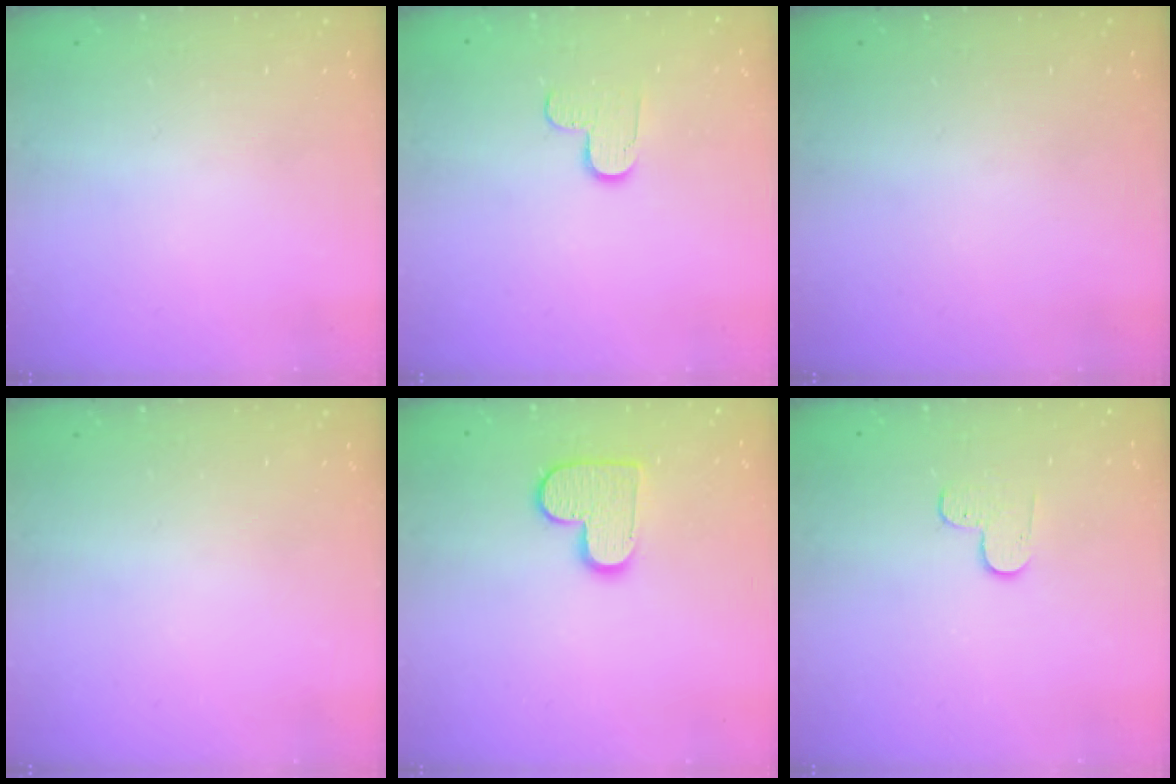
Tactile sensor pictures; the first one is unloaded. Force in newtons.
{"total": 5.6, "press": 5.5, "slide": 0.4}
{"total": 0.0}
{"total": 0.0}
{"total": 11.0, "press": 11.0, "slide": 0.7}
{"total": 3.5, "press": 3.5, "slide": 0.4}